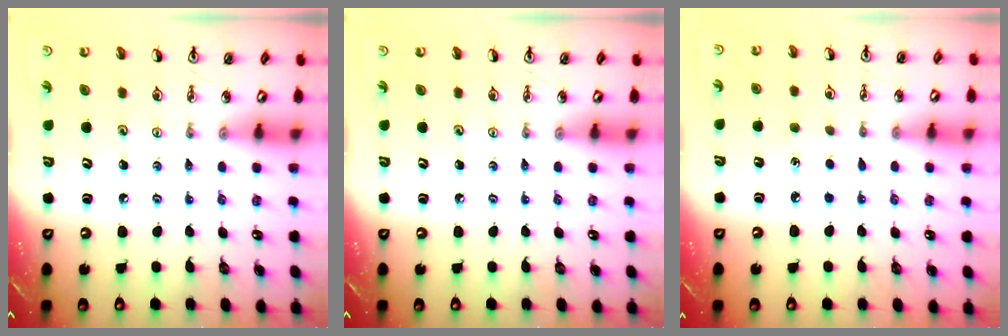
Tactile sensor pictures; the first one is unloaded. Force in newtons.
{"total": 0.0}
{"total": 3.1, "press": 3.1, "slide": 0.3}